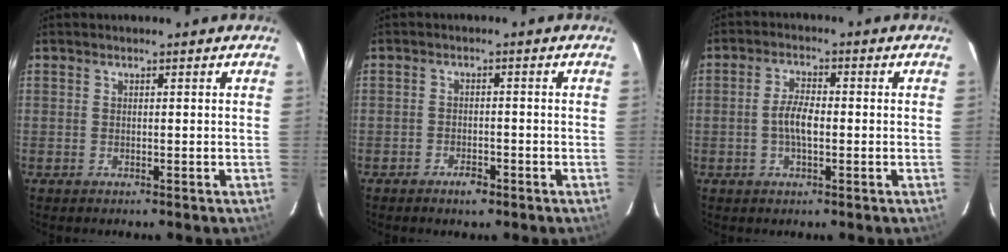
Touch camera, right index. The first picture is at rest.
{"total": 3.1, "force": [-2.2, 1.5, 1.5], "torque": [-0.037, 0.002, -0.037]}
{"total": 4.5, "force": [-0.8, 1.7, 4.1], "torque": [-0.083, 0.007, -0.015]}